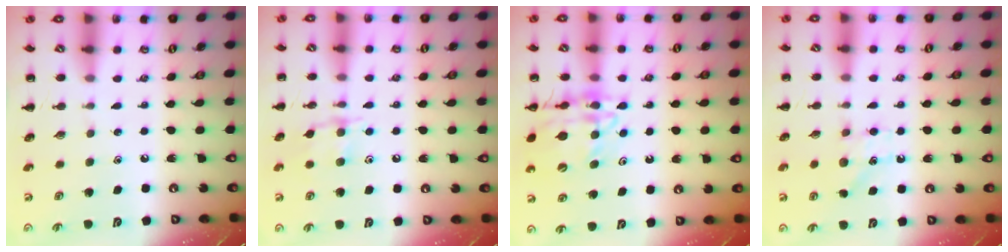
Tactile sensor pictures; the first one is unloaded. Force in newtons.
{"total": 8.8, "press": 8.8, "slide": 0.6}
{"total": 14.8, "press": 14.7, "slide": 2.2}
{"total": 5.5, "press": 5.2, "slide": 1.5}